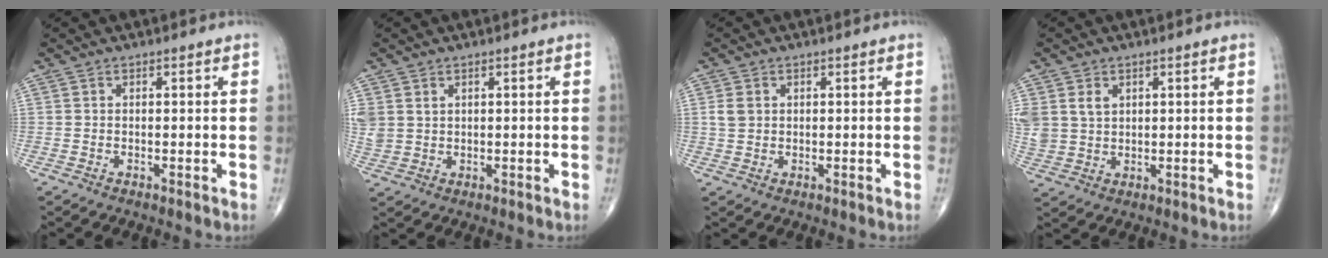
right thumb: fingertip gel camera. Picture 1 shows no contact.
{"total": 5.2, "force": [1.8, 4.3, 2.3], "torque": [-0.063, 0.001, 0.048]}
{"total": 2.6, "force": [0.6, 2.1, 1.5], "torque": [-0.026, 0.002, 0.016]}
{"total": 7.4, "force": [2.4, 5.8, 3.9], "torque": [-0.087, -0.001, 0.060]}